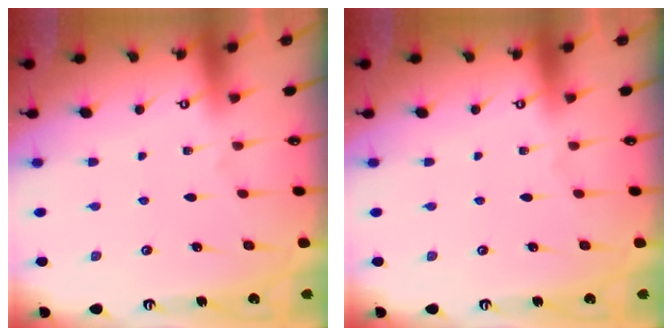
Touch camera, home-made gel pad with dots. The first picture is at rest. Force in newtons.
{"total": 0.0}